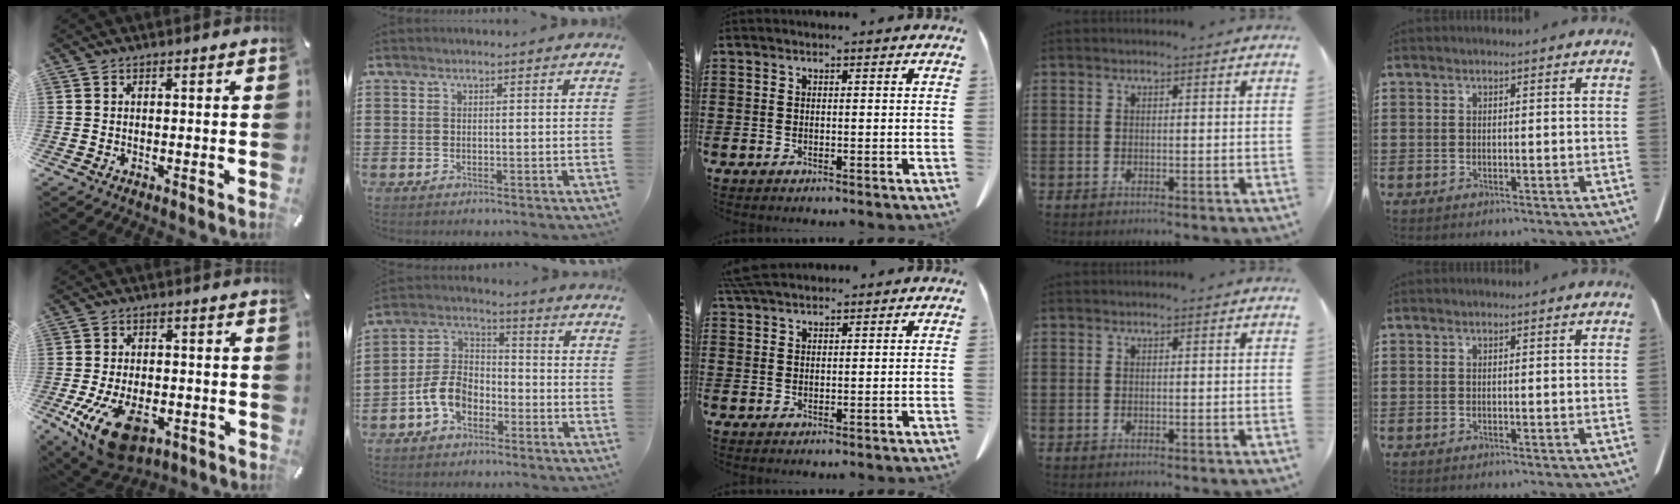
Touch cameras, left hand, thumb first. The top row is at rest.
{"thumb": {"total": 14.4, "force": [-6.0, 8.2, 10.2], "torque": [-0.203, 0.016, -0.099]}, "index": {"total": 7.5, "force": [-3.9, 4.8, 4.2], "torque": [-0.117, 0.009, -0.084]}, "middle": {"total": 3.9, "force": [3.5, 0.8, 1.7], "torque": [-0.043, -0.003, 0.068]}}